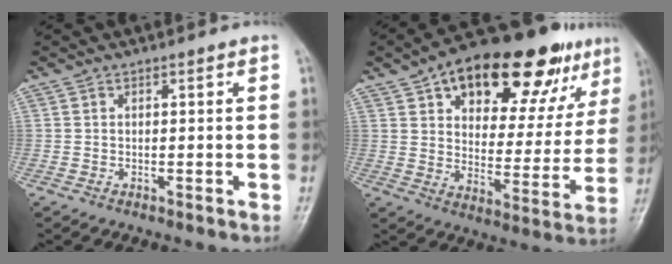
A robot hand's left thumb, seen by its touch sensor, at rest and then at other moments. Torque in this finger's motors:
{"motor_torque": [0.14, 0.91, 1.27, -1.50, 0.18]}